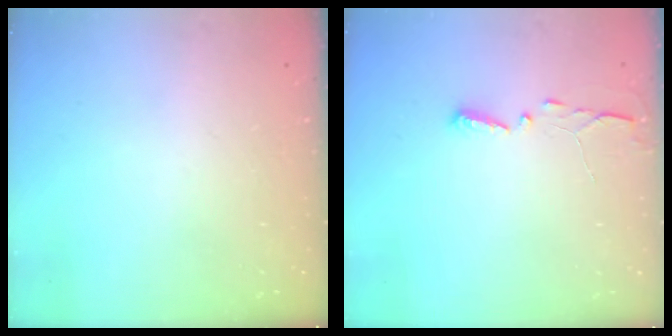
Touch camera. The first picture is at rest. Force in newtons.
{"total": 2.9, "press": 2.9, "slide": 0.4}